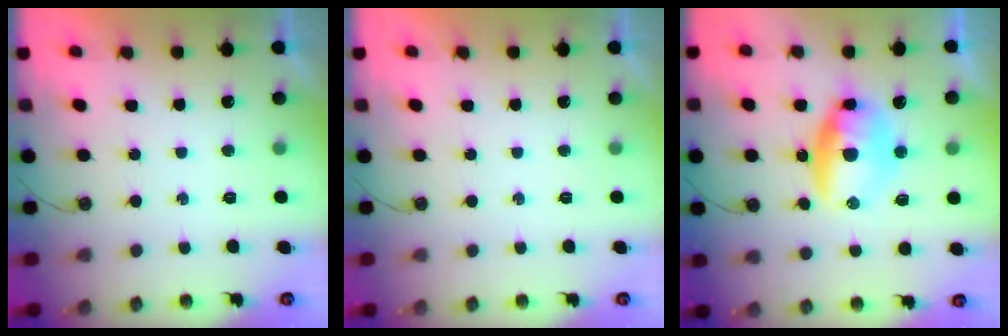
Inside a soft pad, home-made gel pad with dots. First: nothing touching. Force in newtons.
{"total": 0.0}
{"total": 19.1, "press": 13.3, "slide": 13.8}